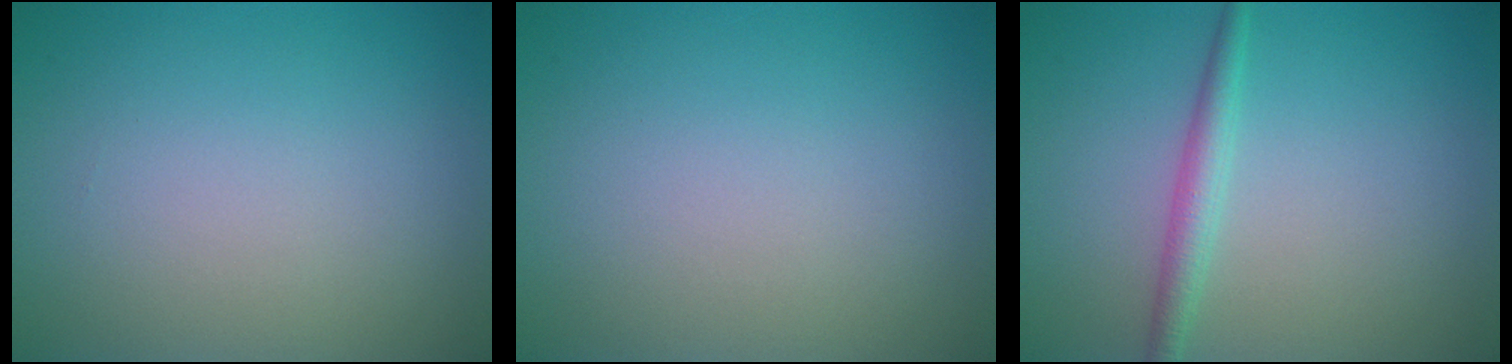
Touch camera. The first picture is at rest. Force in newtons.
{"total": 0.0}
{"total": 2.0, "press": 2.0, "slide": 0.1}